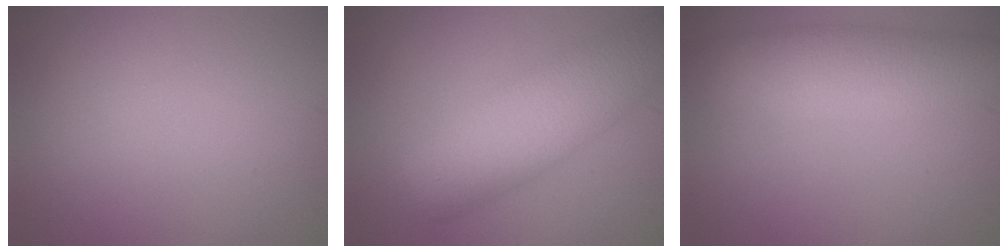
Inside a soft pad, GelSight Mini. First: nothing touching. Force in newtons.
{"total": 6.9, "press": 6.9, "slide": 0.2}
{"total": 6.5, "press": 6.5, "slide": 0.2}